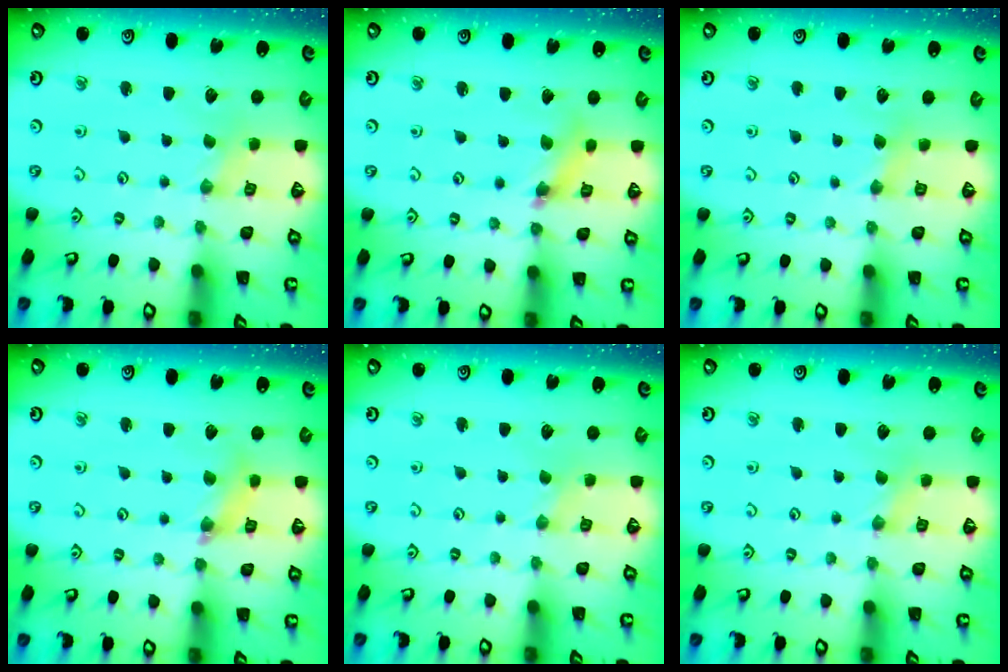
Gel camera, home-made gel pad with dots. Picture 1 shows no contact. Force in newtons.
{"total": 5.5, "press": 5.5, "slide": 0.7}
{"total": 2.5, "press": 2.5, "slide": 0.4}
{"total": 5.6, "press": 5.6, "slide": 0.5}
{"total": 0.0}
{"total": 1.1, "press": 1.1, "slide": 0.3}